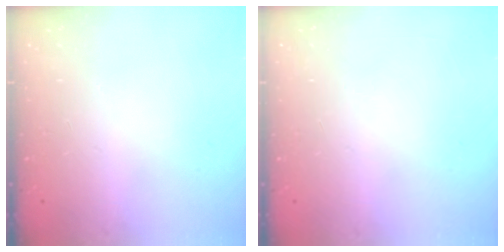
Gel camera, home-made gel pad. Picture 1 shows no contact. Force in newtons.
{"total": 0.0}